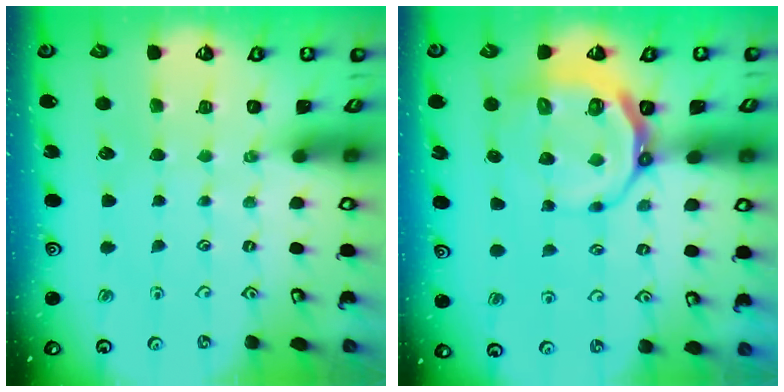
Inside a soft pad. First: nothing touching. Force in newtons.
{"total": 9.6, "press": 9.0, "slide": 3.3}